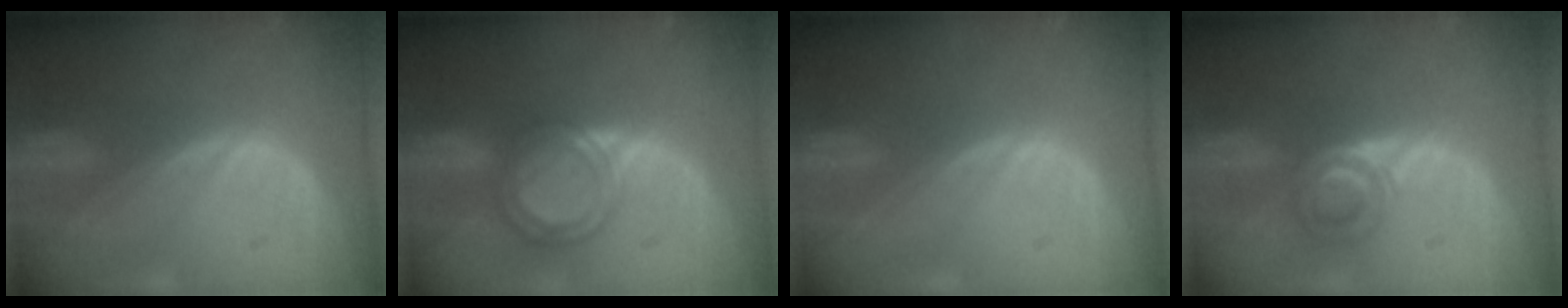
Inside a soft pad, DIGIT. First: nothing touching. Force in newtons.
{"total": 5.8, "press": 5.4, "slide": 2.3}
{"total": 0.0}
{"total": 4.4, "press": 4.3, "slide": 0.9}